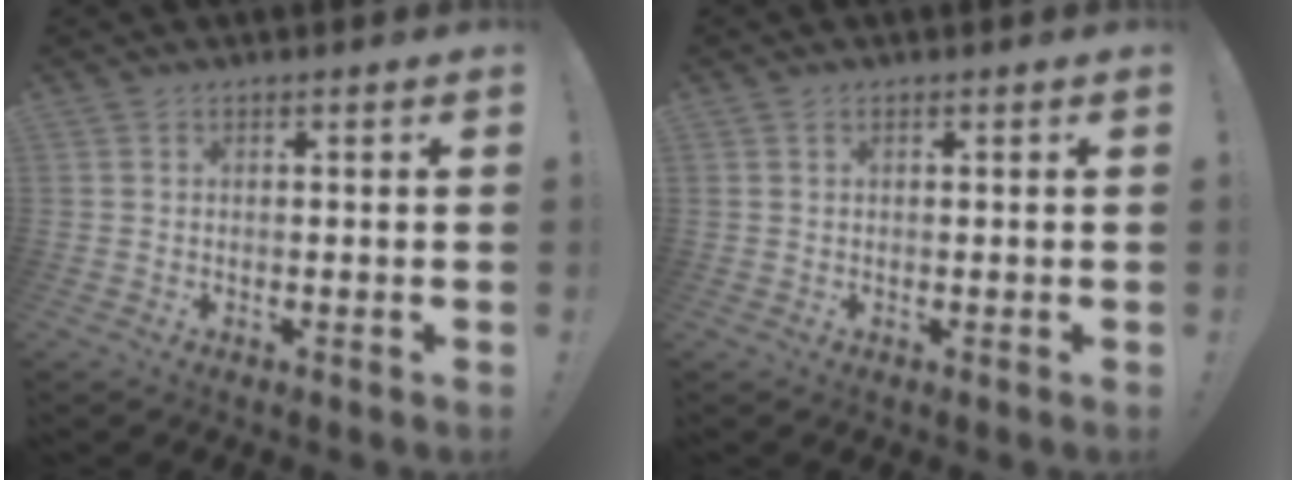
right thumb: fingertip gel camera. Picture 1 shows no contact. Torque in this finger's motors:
{"motor_torque": [-0.15, -0.06, -0.12, -0.04, -0.05]}